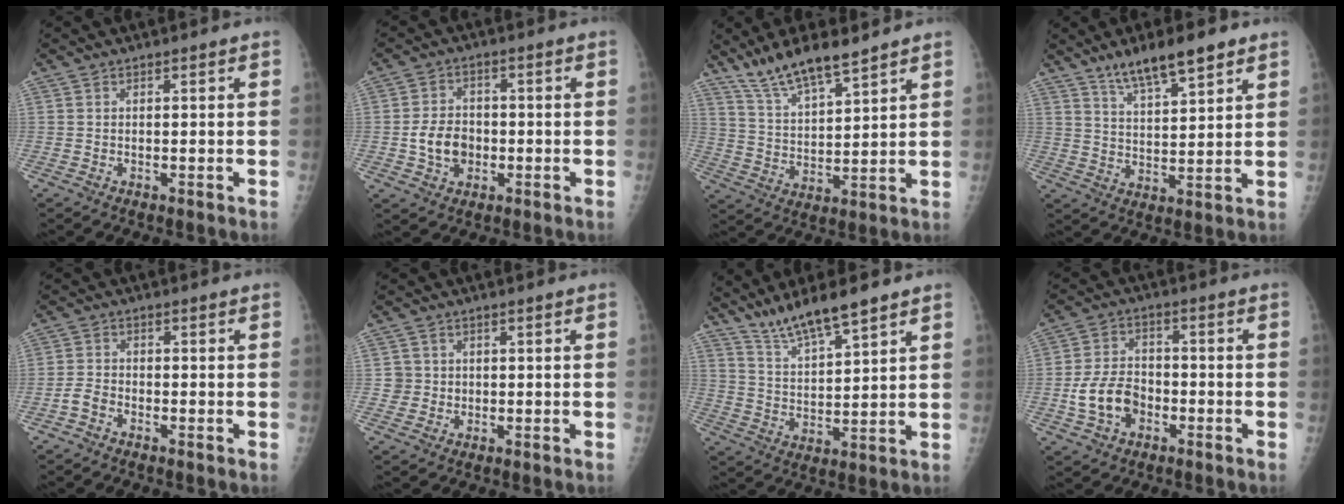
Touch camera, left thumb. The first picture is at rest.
{"total": 6.9, "force": [-1.3, 5.4, 4.1], "torque": [-0.054, 0.010, -0.023]}
{"total": 10.9, "force": [8.8, 2.2, 6.2], "torque": [-0.106, -0.045, 0.172]}
{"total": 10.6, "force": [7.4, 2.8, 7.1], "torque": [-0.105, -0.033, 0.129]}
{"total": 2.7, "force": [-1.5, 1.7, 1.4], "torque": [-0.027, 0.012, -0.032]}
{"total": 2.8, "force": [0.2, 2.8, -0.2], "torque": [0.024, 0.006, 0.001]}
{"total": 10.1, "force": [8.0, 1.4, 6.0], "torque": [-0.106, -0.043, 0.157]}
{"total": 9.0, "force": [-2.9, 6.5, 5.5], "torque": [-0.092, 0.025, -0.054]}